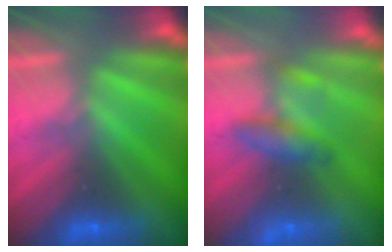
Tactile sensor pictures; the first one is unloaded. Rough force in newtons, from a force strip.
{"total": 2.1}